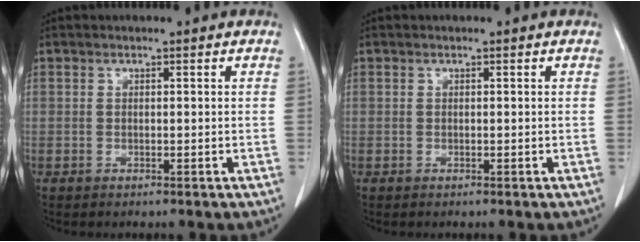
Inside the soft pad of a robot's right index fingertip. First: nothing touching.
{"total": 0.0}